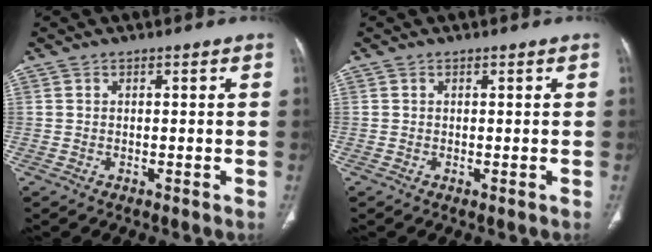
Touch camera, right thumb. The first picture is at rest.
{"total": 0.0}